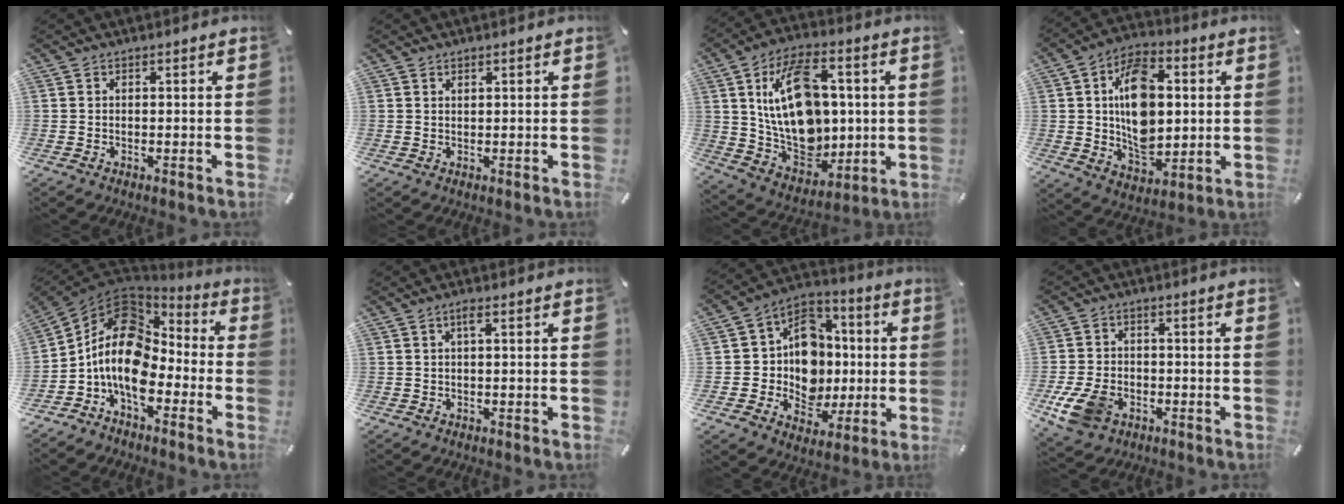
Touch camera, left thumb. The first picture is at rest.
{"total": 0.6, "force": [0.5, 0.2, 0.2], "torque": [-0.003, -0.001, 0.010]}
{"total": 20.2, "force": [3.1, 13.6, 14.6], "torque": [-0.285, -0.011, 0.054]}
{"total": 16.5, "force": [1.5, 11.3, 11.9], "torque": [-0.198, 0.004, 0.027]}
{"total": 14.6, "force": [-3.5, 10.2, 10.0], "torque": [-0.213, 0.014, -0.067]}
{"total": 1.9, "force": [0.4, 0.3, 1.9], "torque": [-0.038, 0.003, 0.005]}
{"total": 14.9, "force": [-0.5, 13.2, 6.8], "torque": [-0.127, -0.002, 0.002]}
{"total": 9.6, "force": [-3.7, 6.9, 5.6], "torque": [-0.130, 0.011, -0.065]}